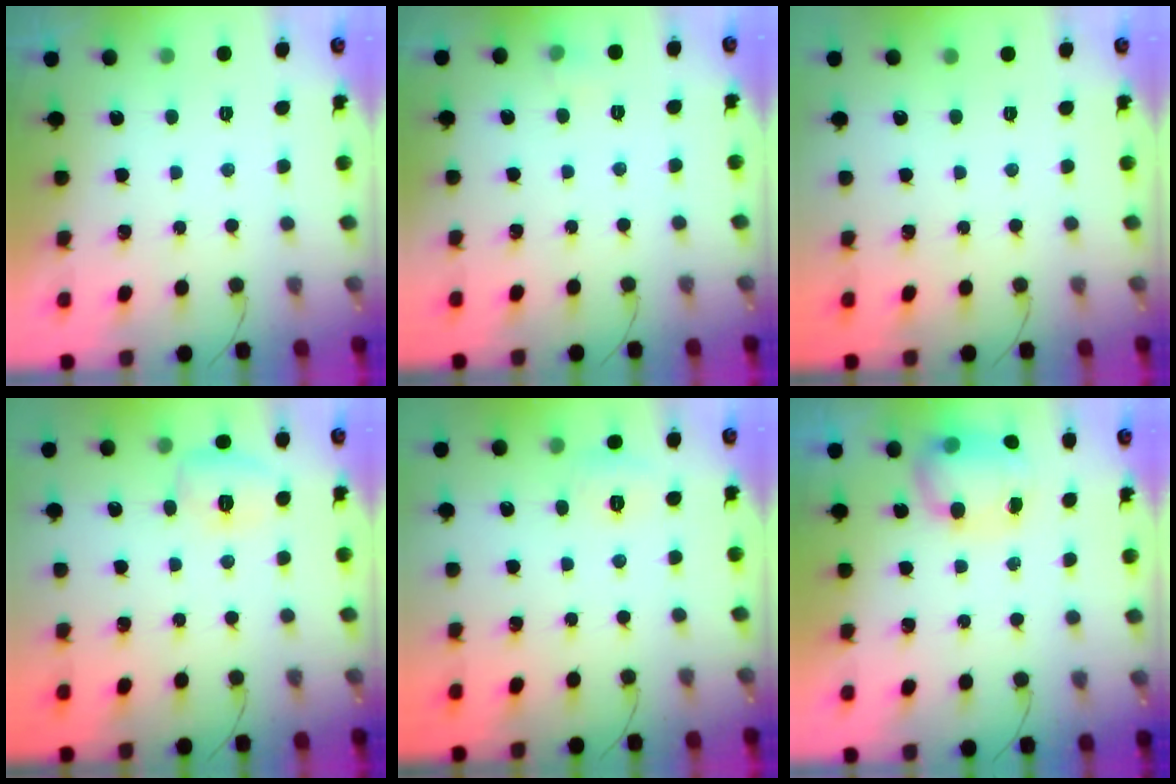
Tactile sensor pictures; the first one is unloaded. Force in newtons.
{"total": 3.4, "press": 3.2, "slide": 1.1}
{"total": 0.0}
{"total": 6.8, "press": 6.6, "slide": 1.7}
{"total": 5.2, "press": 5.0, "slide": 1.4}
{"total": 11.1, "press": 9.7, "slide": 5.3}